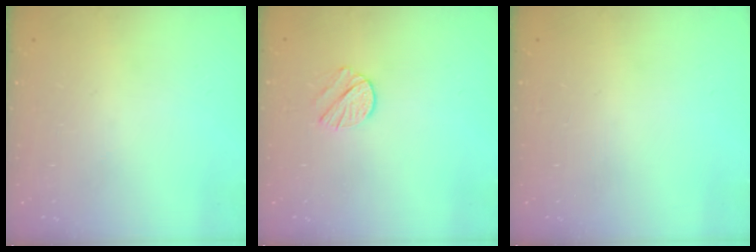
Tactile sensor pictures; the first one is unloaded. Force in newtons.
{"total": 7.4, "press": 7.4, "slide": 0.6}
{"total": 0.0}